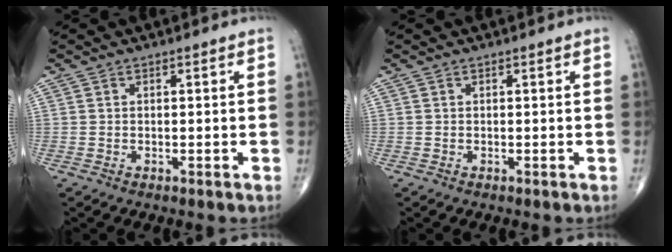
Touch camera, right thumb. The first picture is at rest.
{"total": 0.0}